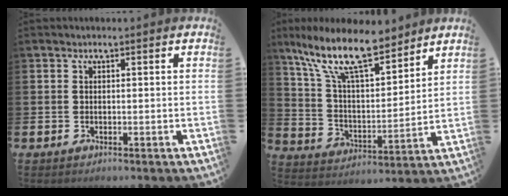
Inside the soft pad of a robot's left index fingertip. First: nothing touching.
{"total": 13.2, "force": [10.4, 4.0, 7.1], "torque": [-0.158, -0.051, 0.182]}